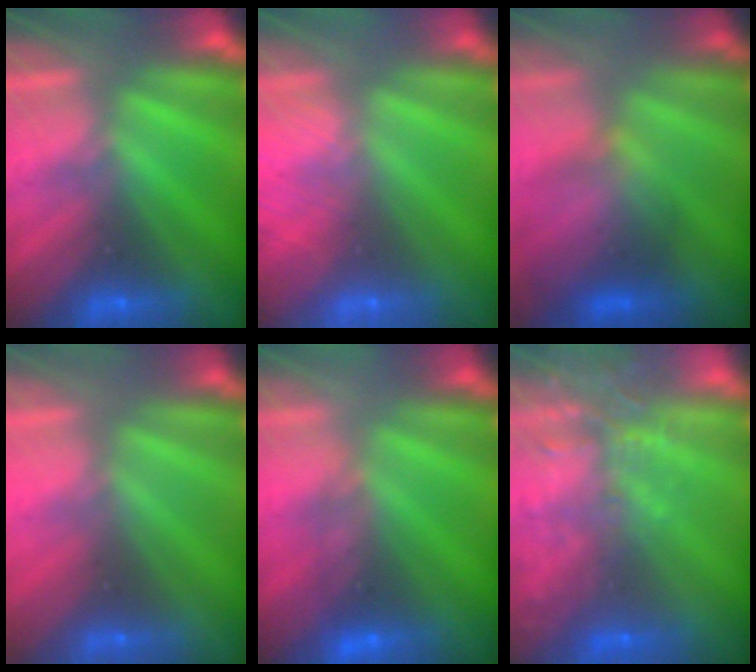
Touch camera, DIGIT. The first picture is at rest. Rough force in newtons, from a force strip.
{"total": 9.4}
{"total": 3.8}
{"total": 2.5}
{"total": 3.8}
{"total": 7.0}